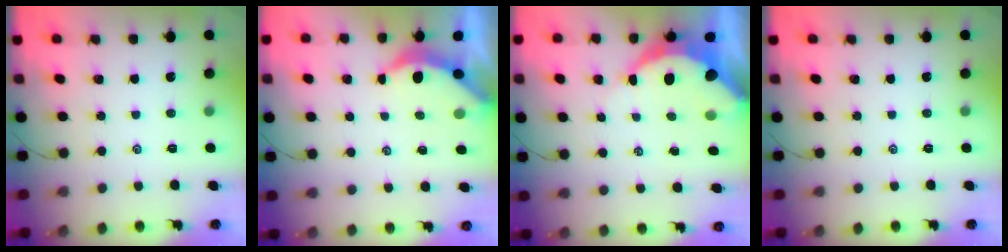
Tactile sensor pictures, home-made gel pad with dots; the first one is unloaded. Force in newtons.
{"total": 3.8, "press": 3.7, "slide": 0.5}
{"total": 9.9, "press": 9.9, "slide": 1.0}
{"total": 0.0}